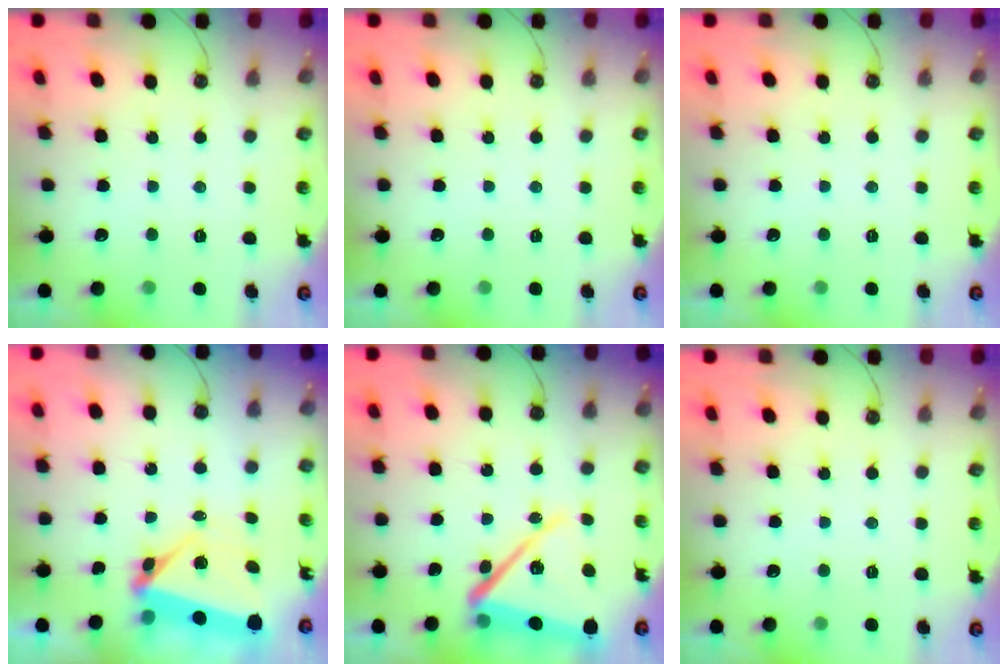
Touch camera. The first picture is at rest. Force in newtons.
{"total": 0.0}
{"total": 0.0}
{"total": 5.5, "press": 5.2, "slide": 1.7}
{"total": 18.4, "press": 18.3, "slide": 2.2}
{"total": 0.0}